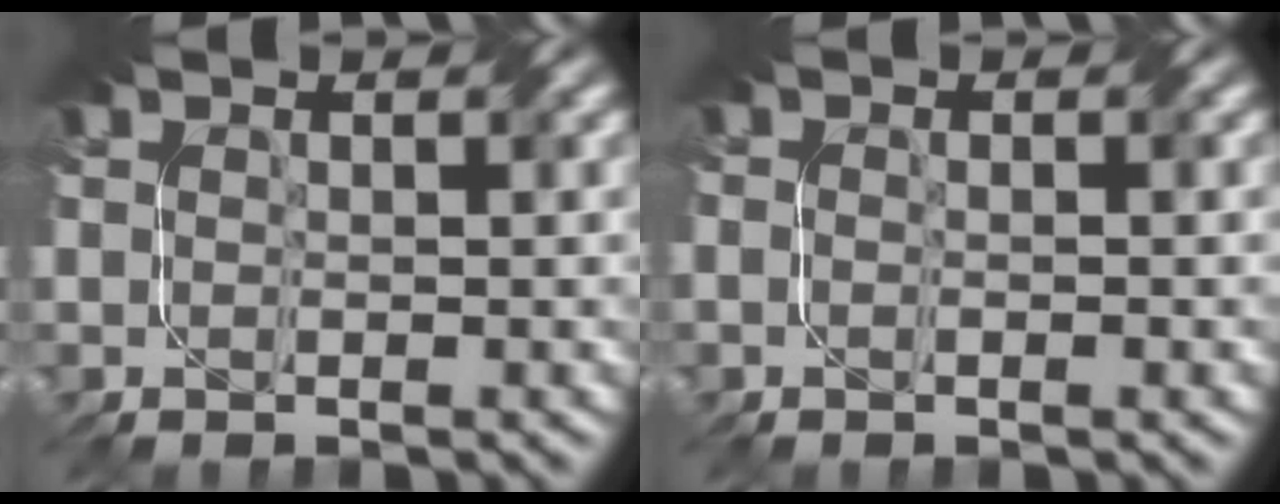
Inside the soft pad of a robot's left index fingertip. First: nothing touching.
{"total": 1.2, "force": [-0.2, 0.7, 0.9], "torque": [-0.011, -0.002, -0.009]}